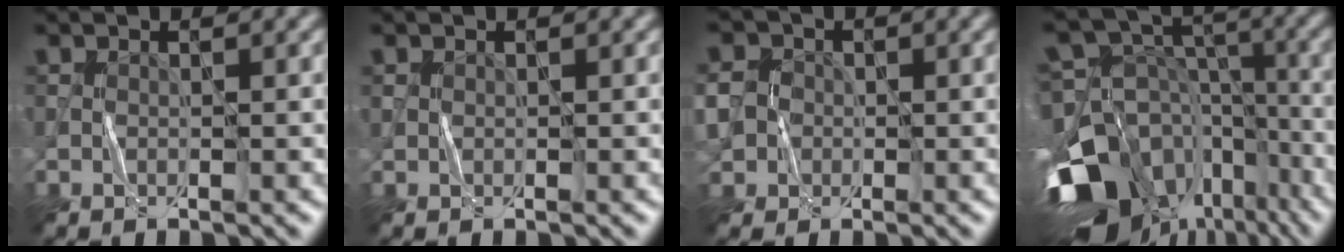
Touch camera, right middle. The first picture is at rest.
{"total": 0.5, "force": [0.2, 0.5, 0.1], "torque": [0.000, 0.000, 0.004]}
{"total": 6.2, "force": [-0.8, 5.7, 2.3], "torque": [-0.058, 0.013, -0.039]}
{"total": 16.4, "force": [-9.5, 10.7, 8.0], "torque": [-0.181, -0.008, -0.144]}